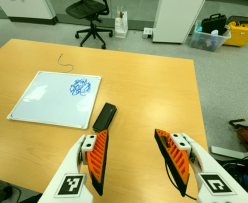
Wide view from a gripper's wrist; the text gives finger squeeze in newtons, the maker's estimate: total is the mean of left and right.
{"total": 0.0}